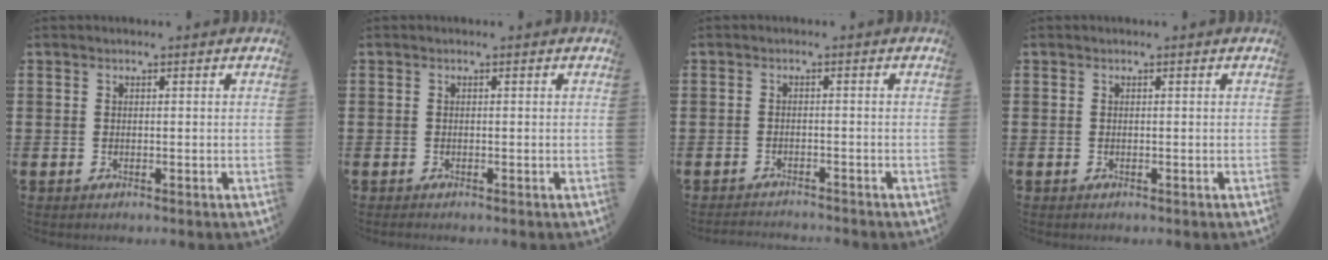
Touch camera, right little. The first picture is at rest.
{"total": 0.0}
{"total": 1.3, "force": [-1.3, -0.1, -0.1], "torque": [-0.002, 0.003, -0.027]}
{"total": 0.0}